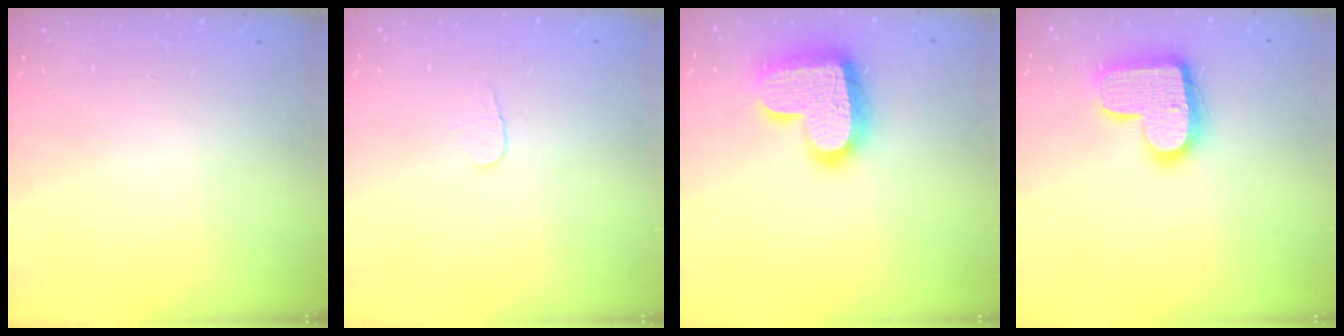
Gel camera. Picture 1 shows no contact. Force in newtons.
{"total": 3.5, "press": 3.4, "slide": 0.4}
{"total": 19.5, "press": 19.5, "slide": 1.4}
{"total": 16.6, "press": 16.5, "slide": 0.9}